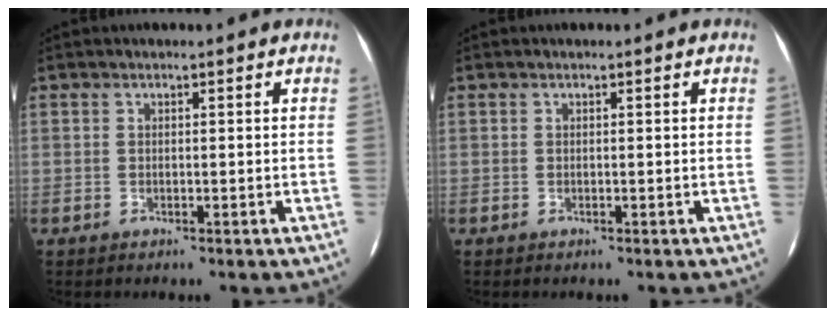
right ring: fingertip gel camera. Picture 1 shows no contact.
{"total": 0.0}